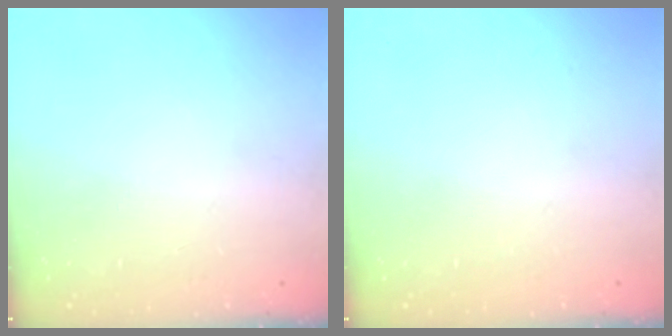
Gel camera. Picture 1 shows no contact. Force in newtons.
{"total": 0.0}